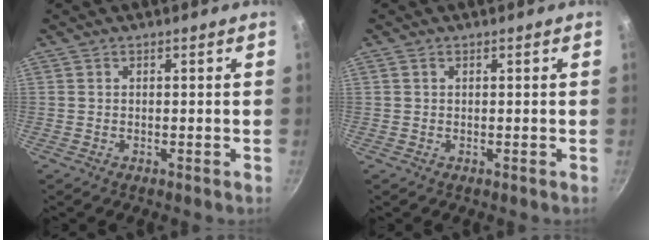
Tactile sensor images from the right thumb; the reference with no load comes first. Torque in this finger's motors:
{"motor_torque": [0.29, 0.02, -0.29, 0.28, 0.04]}